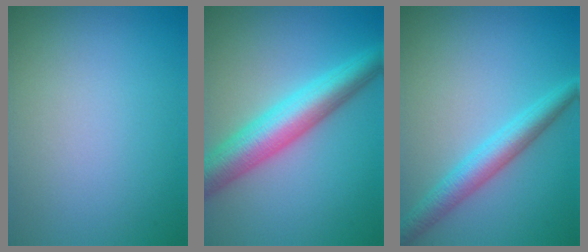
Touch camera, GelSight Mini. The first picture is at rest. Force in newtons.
{"total": 6.9, "press": 6.9, "slide": 0.1}
{"total": 3.7, "press": 3.7, "slide": 0.1}